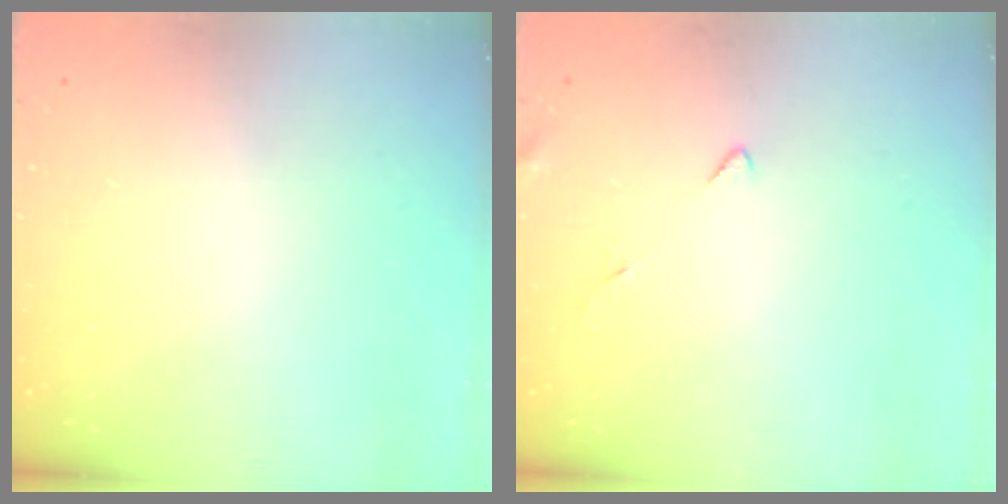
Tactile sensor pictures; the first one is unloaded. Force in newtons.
{"total": 4.6, "press": 4.6, "slide": 0.7}